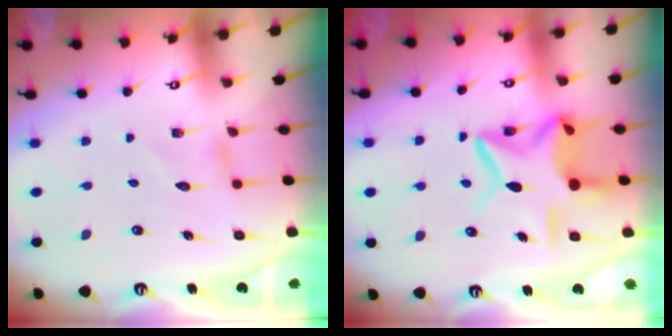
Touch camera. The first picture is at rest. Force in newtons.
{"total": 13.9, "press": 13.9, "slide": 1.0}